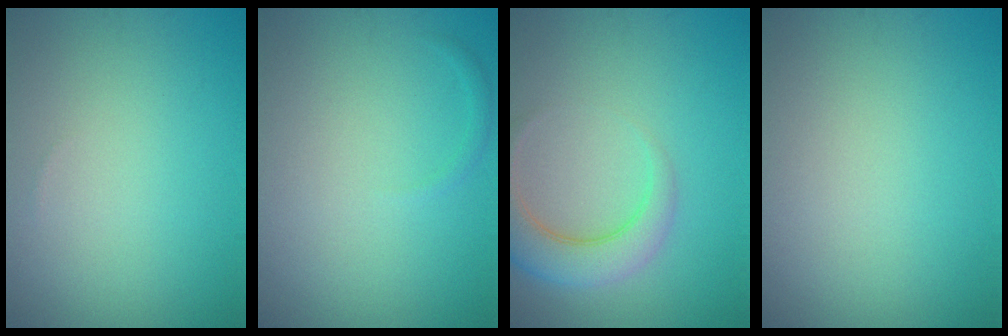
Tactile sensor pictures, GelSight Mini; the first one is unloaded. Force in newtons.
{"total": 0.5, "press": 0.5, "slide": 0.1}
{"total": 4.4, "press": 4.4, "slide": 0.4}
{"total": 0.0}